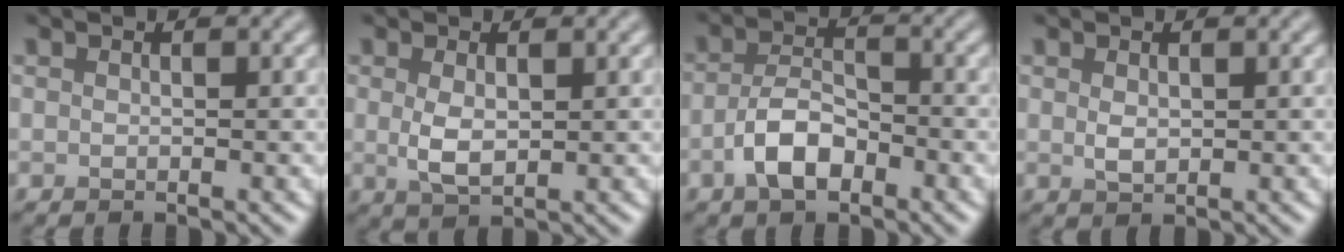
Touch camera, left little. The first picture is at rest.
{"total": 2.7, "force": [0.4, 1.4, 2.3], "torque": [-0.052, -0.004, 0.011]}
{"total": 4.2, "force": [-1.9, 2.2, 3.0], "torque": [-0.056, 0.005, -0.041]}
{"total": 1.4, "force": [0.3, 0.9, 1.0], "torque": [-0.024, -0.002, 0.009]}